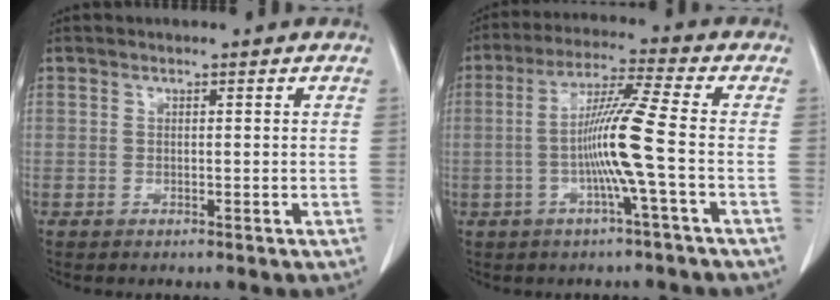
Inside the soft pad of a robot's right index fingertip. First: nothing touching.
{"total": 9.4, "force": [-1.6, -1.6, 9.2], "torque": [-0.176, 0.003, -0.033]}